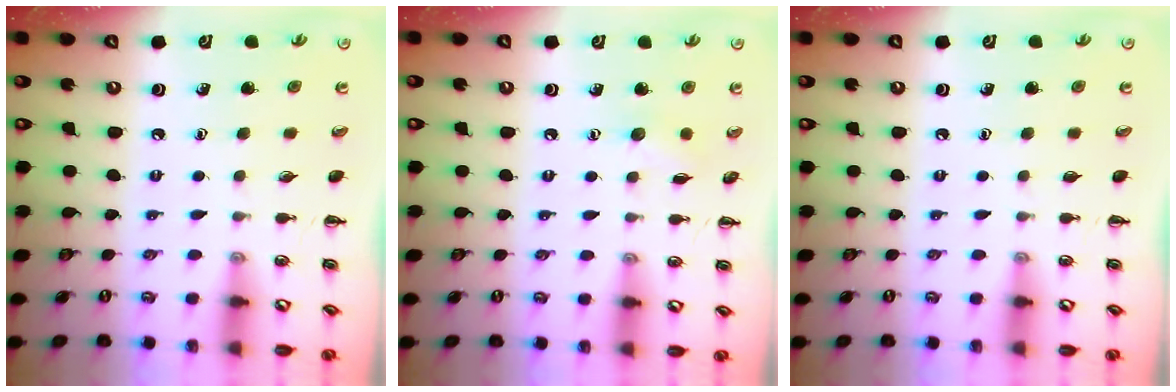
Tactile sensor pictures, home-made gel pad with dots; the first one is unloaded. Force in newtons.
{"total": 5.0, "press": 4.8, "slide": 1.2}
{"total": 0.0}